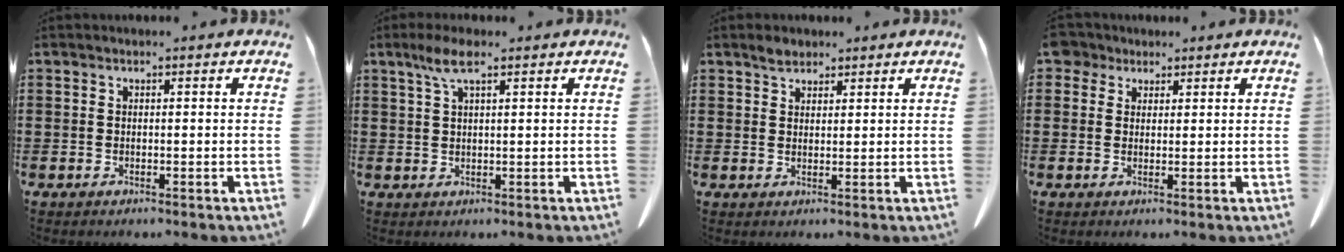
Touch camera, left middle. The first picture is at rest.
{"total": 4.4, "force": [2.4, 1.0, 3.5], "torque": [-0.076, 0.006, 0.041]}
{"total": 2.5, "force": [2.0, 1.4, 0.4], "torque": [-0.006, 0.003, 0.038]}
{"total": 3.2, "force": [2.2, 2.1, 0.9], "torque": [-0.022, 0.008, 0.040]}